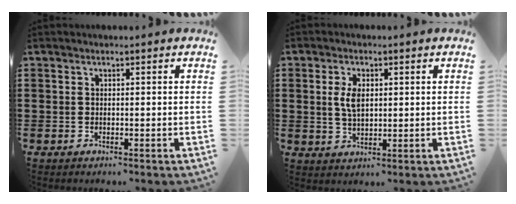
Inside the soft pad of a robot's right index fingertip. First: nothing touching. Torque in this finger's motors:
{"motor_torque": [0.13, 0.13, 0.18, 0.04]}